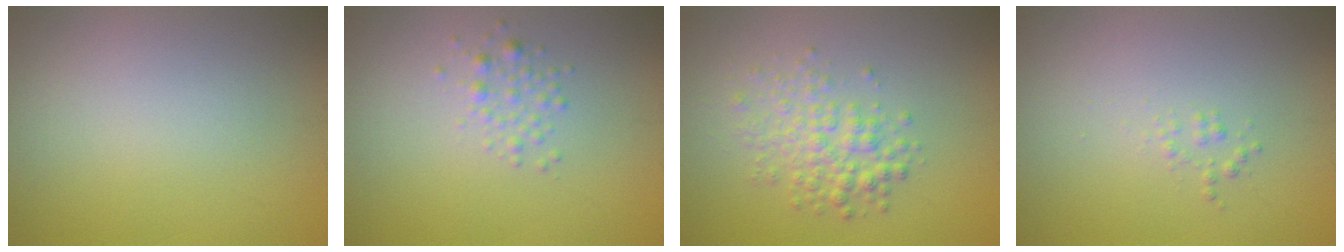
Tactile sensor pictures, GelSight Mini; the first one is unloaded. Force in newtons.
{"total": 1.4, "press": 1.4, "slide": 0.1}
{"total": 3.2, "press": 3.2, "slide": 0.0}
{"total": 0.7, "press": 0.7, "slide": 0.0}